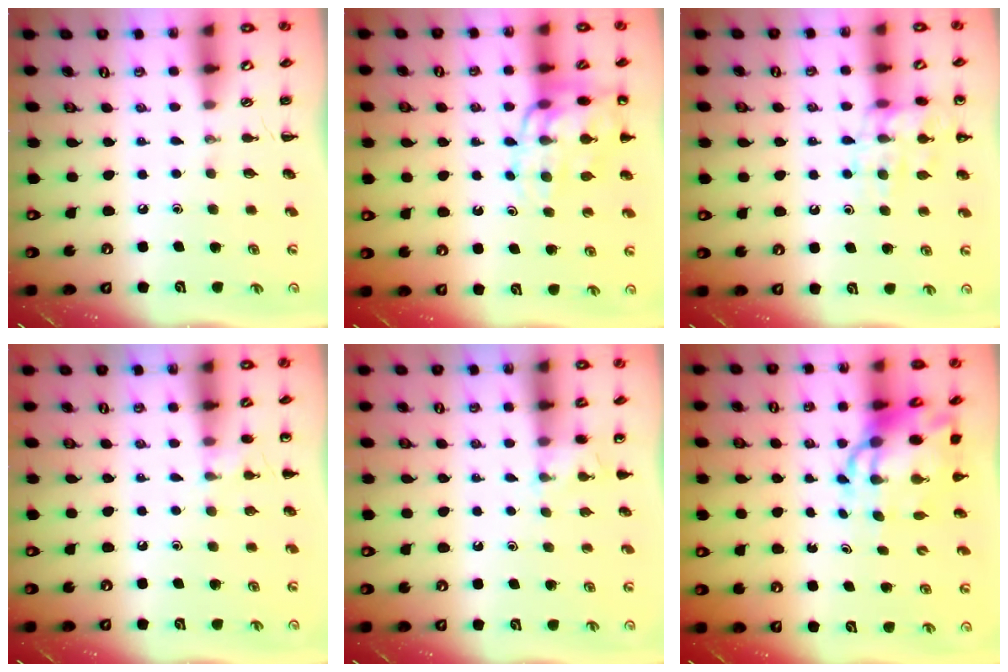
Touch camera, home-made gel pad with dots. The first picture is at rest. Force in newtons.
{"total": 14.4, "press": 14.2, "slide": 2.7}
{"total": 14.5, "press": 14.4, "slide": 1.9}
{"total": 5.3, "press": 5.0, "slide": 1.7}
{"total": 4.0, "press": 3.8, "slide": 1.3}
{"total": 10.3, "press": 10.0, "slide": 2.5}